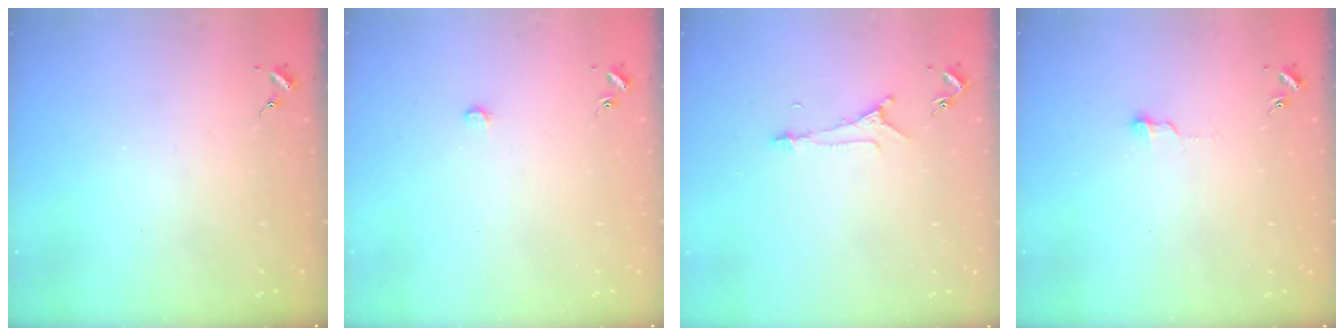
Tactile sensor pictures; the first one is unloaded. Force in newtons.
{"total": 4.0, "press": 4.0, "slide": 0.4}
{"total": 5.6, "press": 5.6, "slide": 0.5}
{"total": 4.0, "press": 4.0, "slide": 0.4}